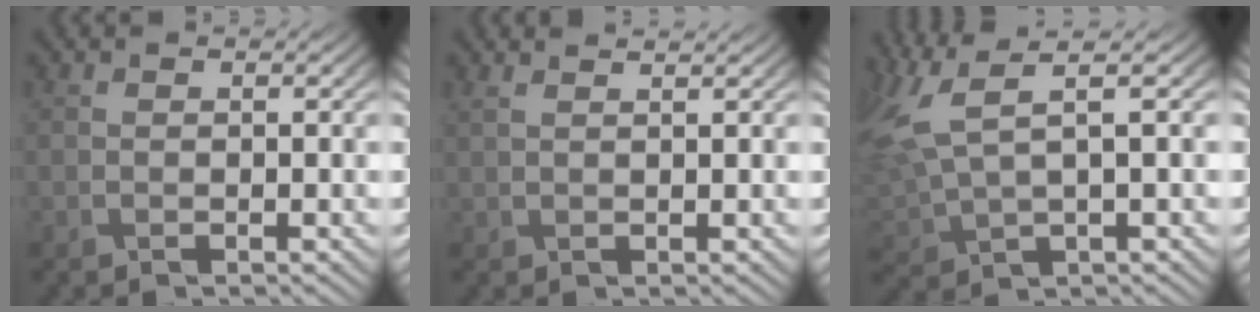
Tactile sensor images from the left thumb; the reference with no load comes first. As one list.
[{"total": 2.0, "force": [1.7, 0.4, 1.0], "torque": [-0.023, 0.002, 0.024]}, {"total": 9.8, "force": [4.5, 3.3, 8.0], "torque": [-0.211, 0.018, 0.093]}]